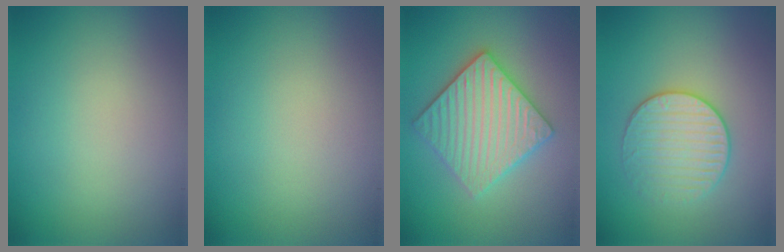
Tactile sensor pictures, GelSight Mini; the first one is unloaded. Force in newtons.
{"total": 0.0}
{"total": 5.8, "press": 5.7, "slide": 1.1}
{"total": 3.2, "press": 3.1, "slide": 0.5}